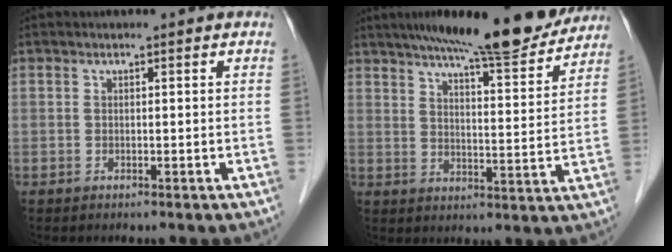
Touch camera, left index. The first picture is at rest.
{"total": 17.1, "force": [14.6, 1.9, 8.6], "torque": [-0.125, -0.006, 0.204]}